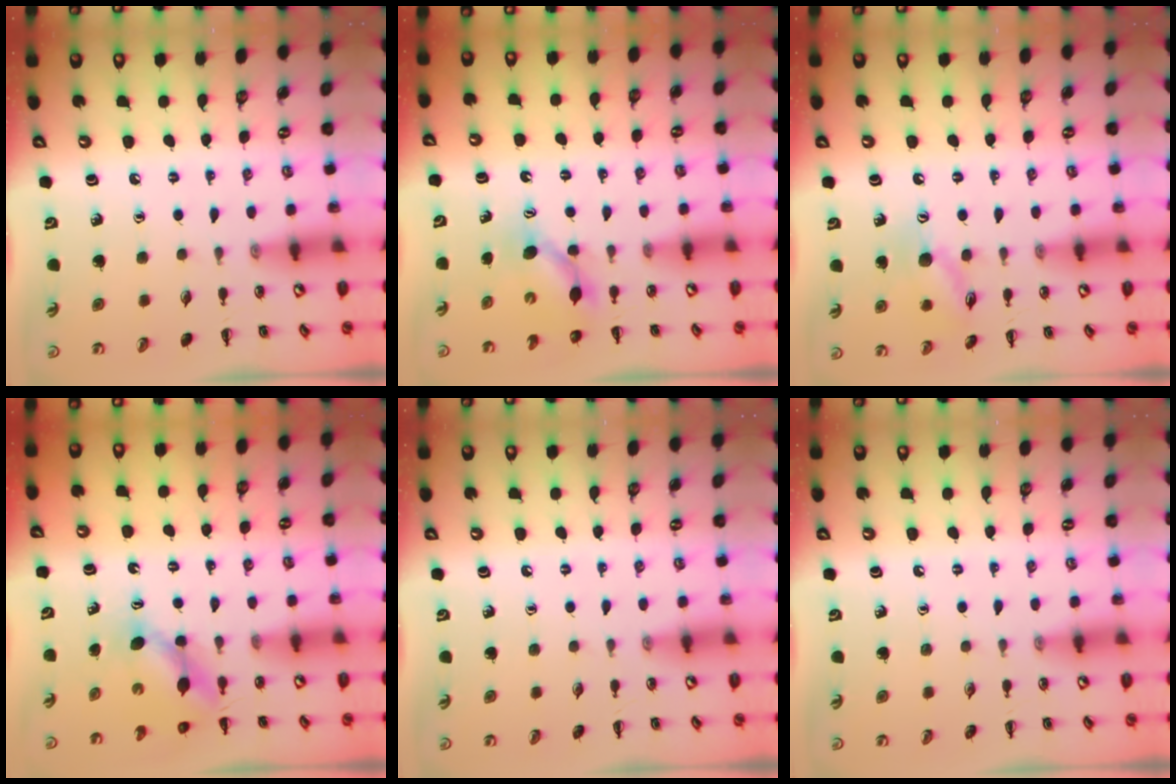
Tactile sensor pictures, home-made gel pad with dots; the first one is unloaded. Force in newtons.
{"total": 5.2, "press": 5.2, "slide": 0.3}
{"total": 10.7, "press": 10.6, "slide": 1.5}
{"total": 4.6, "press": 4.6, "slide": 0.3}
{"total": 0.0}
{"total": 0.0}